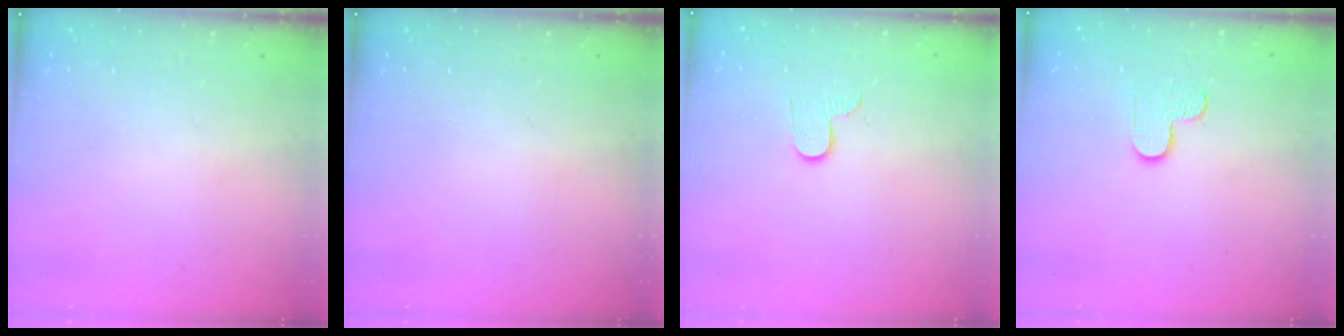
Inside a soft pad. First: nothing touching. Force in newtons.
{"total": 0.0}
{"total": 4.6, "press": 4.6, "slide": 0.5}
{"total": 5.9, "press": 5.8, "slide": 0.6}